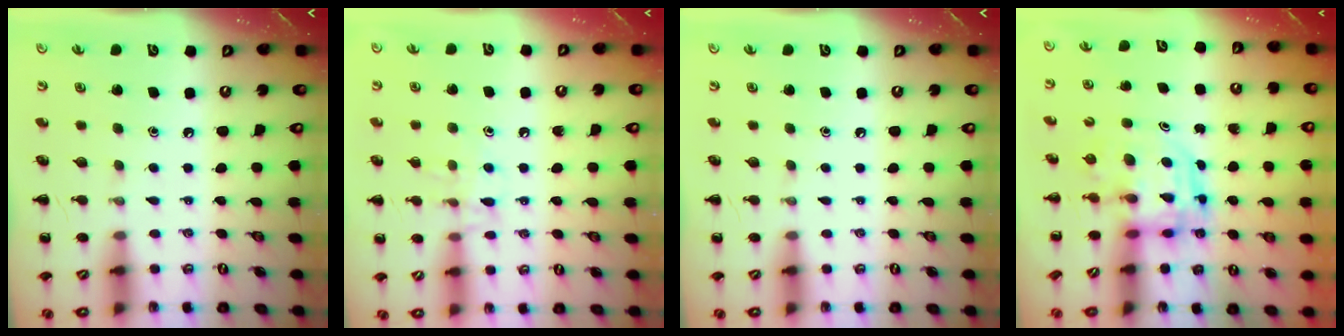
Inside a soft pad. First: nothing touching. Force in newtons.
{"total": 8.0, "press": 8.0, "slide": 0.9}
{"total": 0.0}
{"total": 3.6, "press": 3.5, "slide": 0.8}